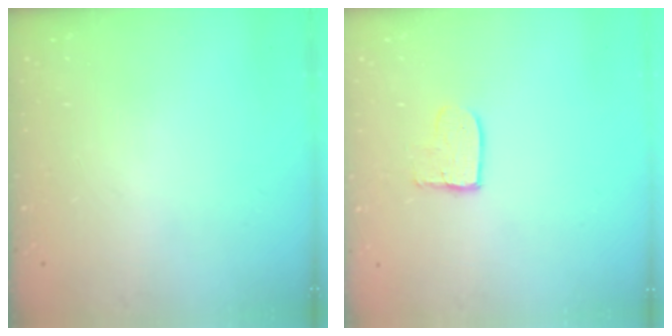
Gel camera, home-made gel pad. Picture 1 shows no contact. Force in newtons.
{"total": 5.5, "press": 5.5, "slide": 0.2}